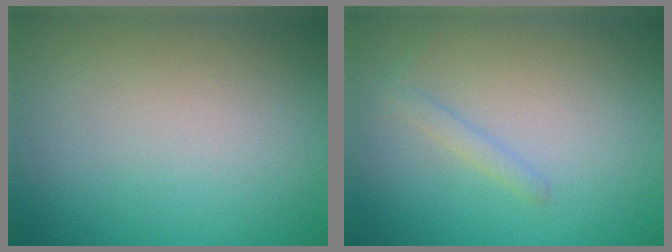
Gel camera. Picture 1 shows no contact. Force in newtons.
{"total": 1.1, "press": 1.1, "slide": 0.0}